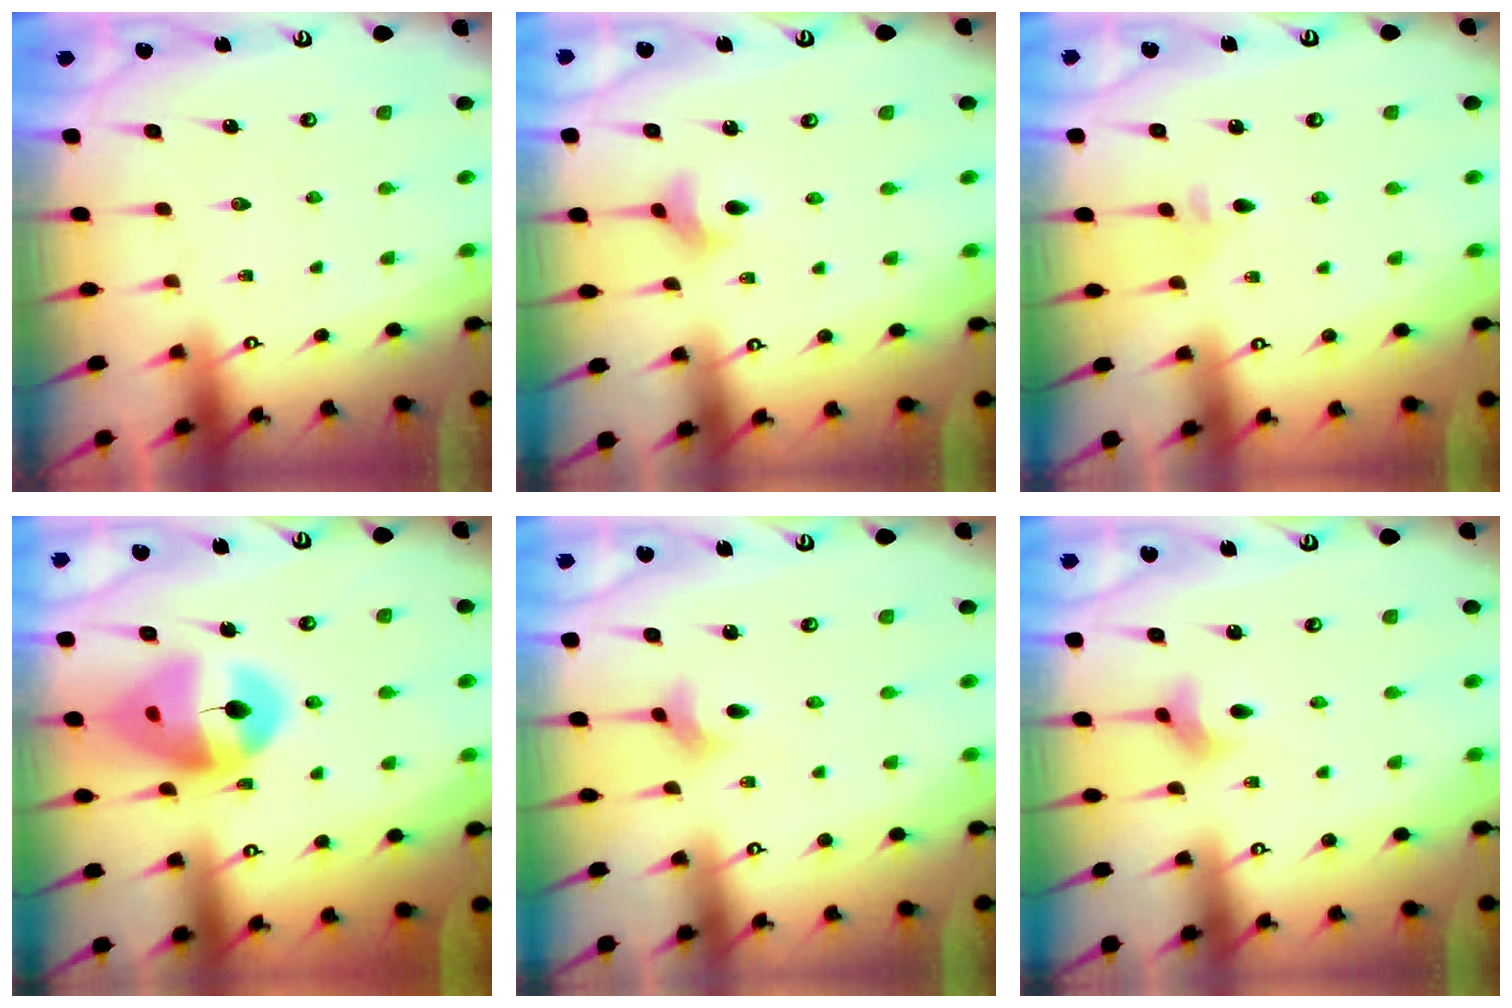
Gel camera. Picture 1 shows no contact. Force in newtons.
{"total": 3.8, "press": 3.7, "slide": 0.4}
{"total": 2.3, "press": 2.2, "slide": 0.8}
{"total": 15.3, "press": 15.2, "slide": 2.0}
{"total": 2.7, "press": 2.6, "slide": 0.7}
{"total": 2.9, "press": 2.9, "slide": 0.4}